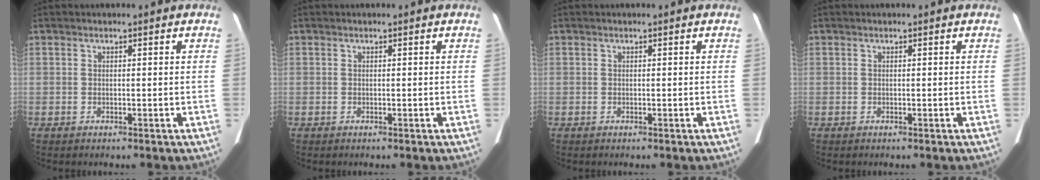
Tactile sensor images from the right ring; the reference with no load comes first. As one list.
[{"total": 0.0}, {"total": 0.0}, {"total": 0.0}]